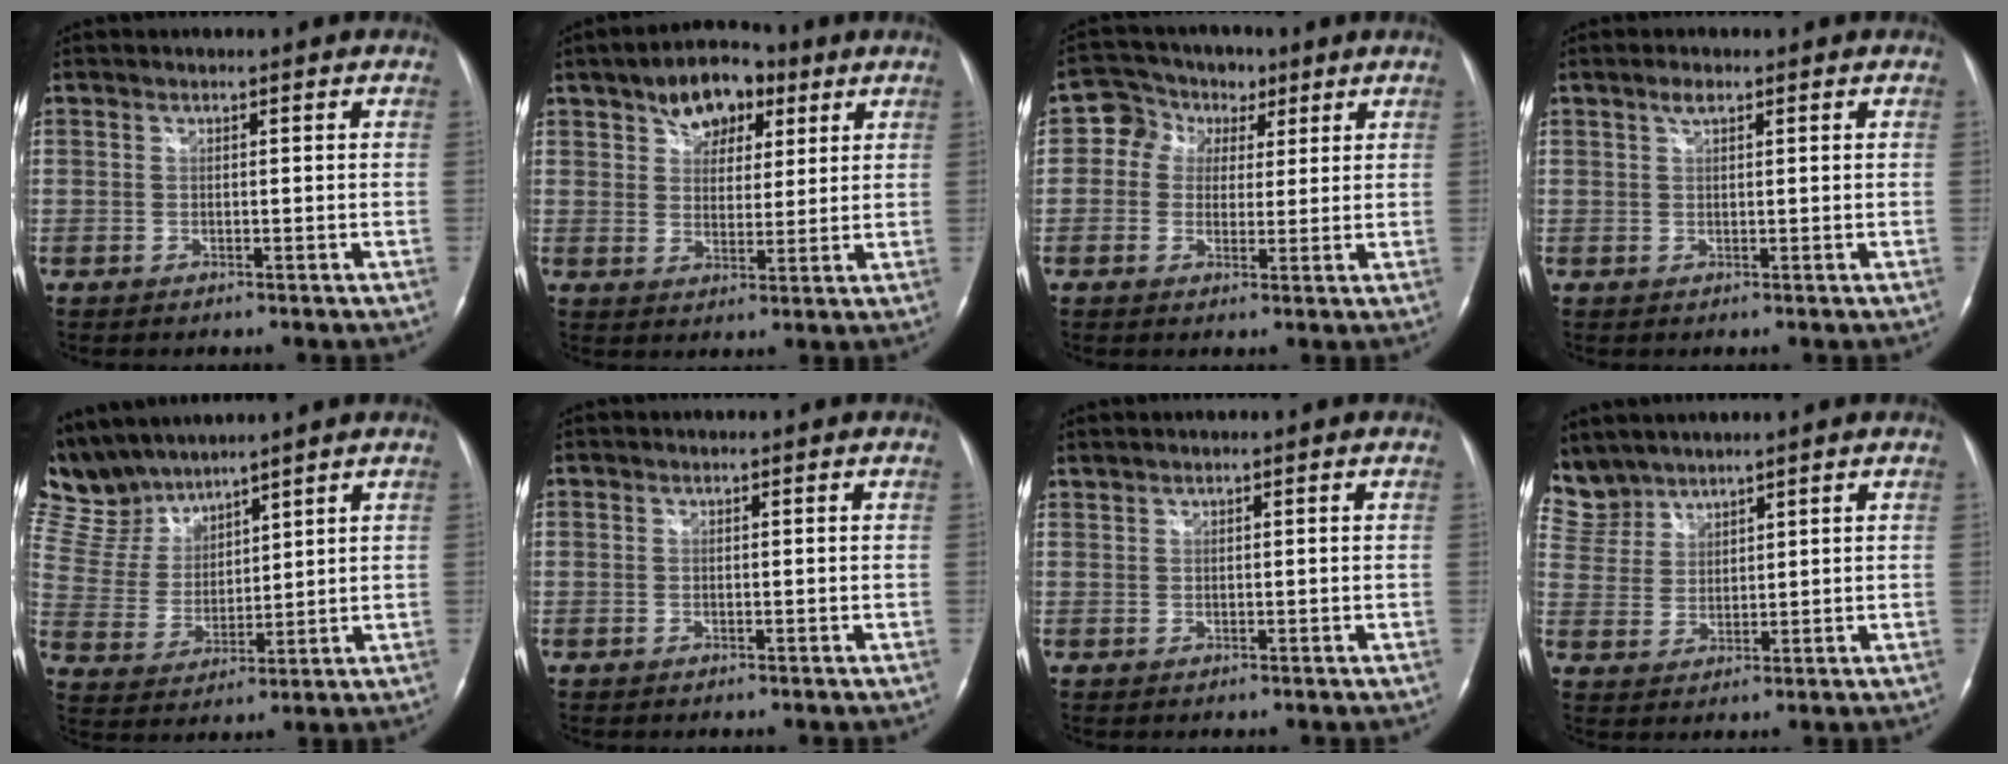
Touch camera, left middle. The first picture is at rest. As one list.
[{"total": 8.3, "force": [4.5, 4.9, 5.0], "torque": [-0.075, 0.020, 0.071]}, {"total": 6.4, "force": [2.2, 5.5, 2.3], "torque": [-0.040, 0.032, 0.036]}, {"total": 1.6, "force": [1.0, 0.5, 1.1], "torque": [-0.024, 0.004, 0.019]}, {"total": 9.7, "force": [9.2, 2.5, 1.7], "torque": [-0.060, 0.019, 0.201]}, {"total": 0.0}, {"total": 0.7, "force": [0.7, 0.0, 0.1], "torque": [-0.009, 0.008, 0.021]}, {"total": 7.4, "force": [6.8, 2.9, 0.0], "torque": [-0.011, 0.011, 0.154]}]